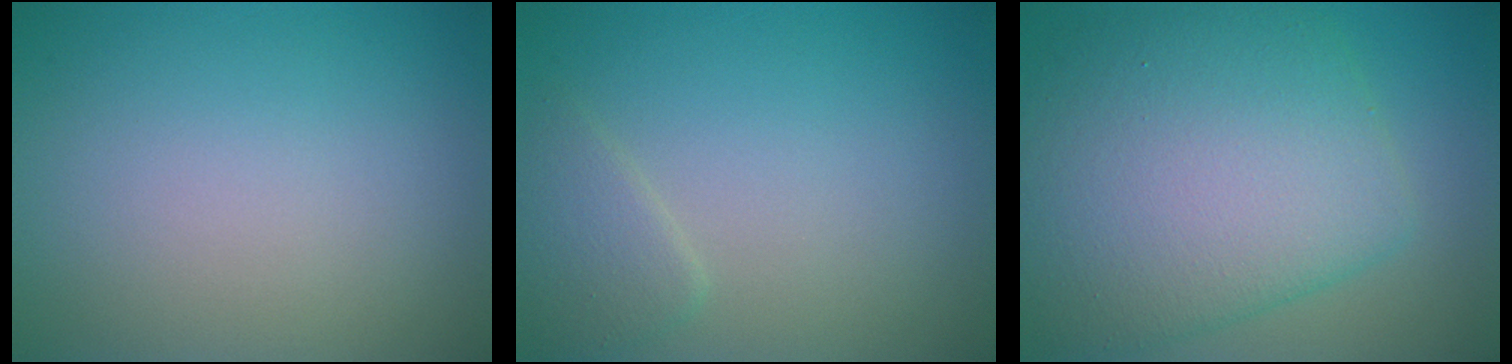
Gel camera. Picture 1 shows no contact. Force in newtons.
{"total": 1.8, "press": 1.8, "slide": 0.1}
{"total": 10.3, "press": 10.3, "slide": 0.2}